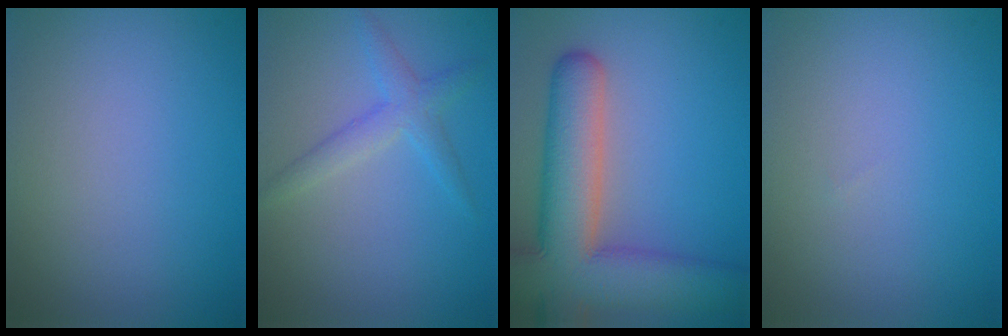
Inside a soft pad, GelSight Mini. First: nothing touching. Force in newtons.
{"total": 2.3, "press": 2.3, "slide": 0.2}
{"total": 10.9, "press": 10.8, "slide": 0.7}
{"total": 0.0}